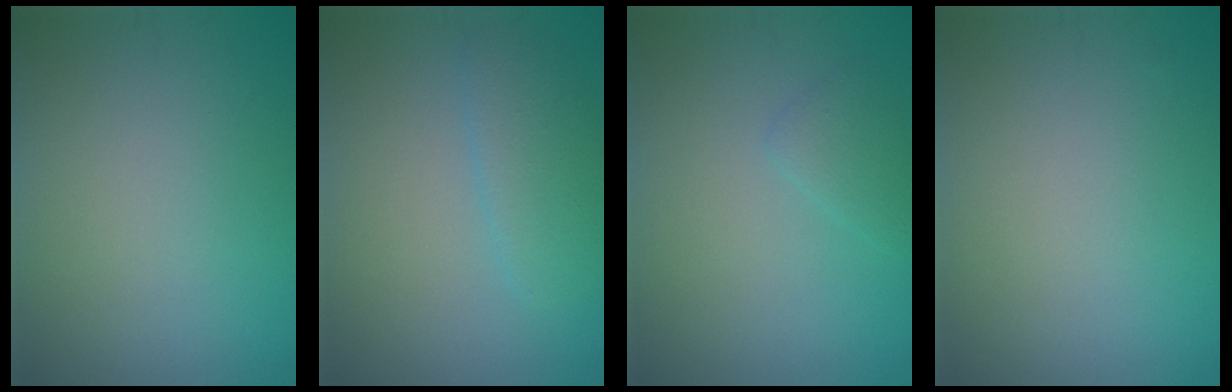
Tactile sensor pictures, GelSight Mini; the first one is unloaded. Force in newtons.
{"total": 2.7, "press": 2.7, "slide": 0.2}
{"total": 1.4, "press": 1.4, "slide": 0.1}
{"total": 0.0}